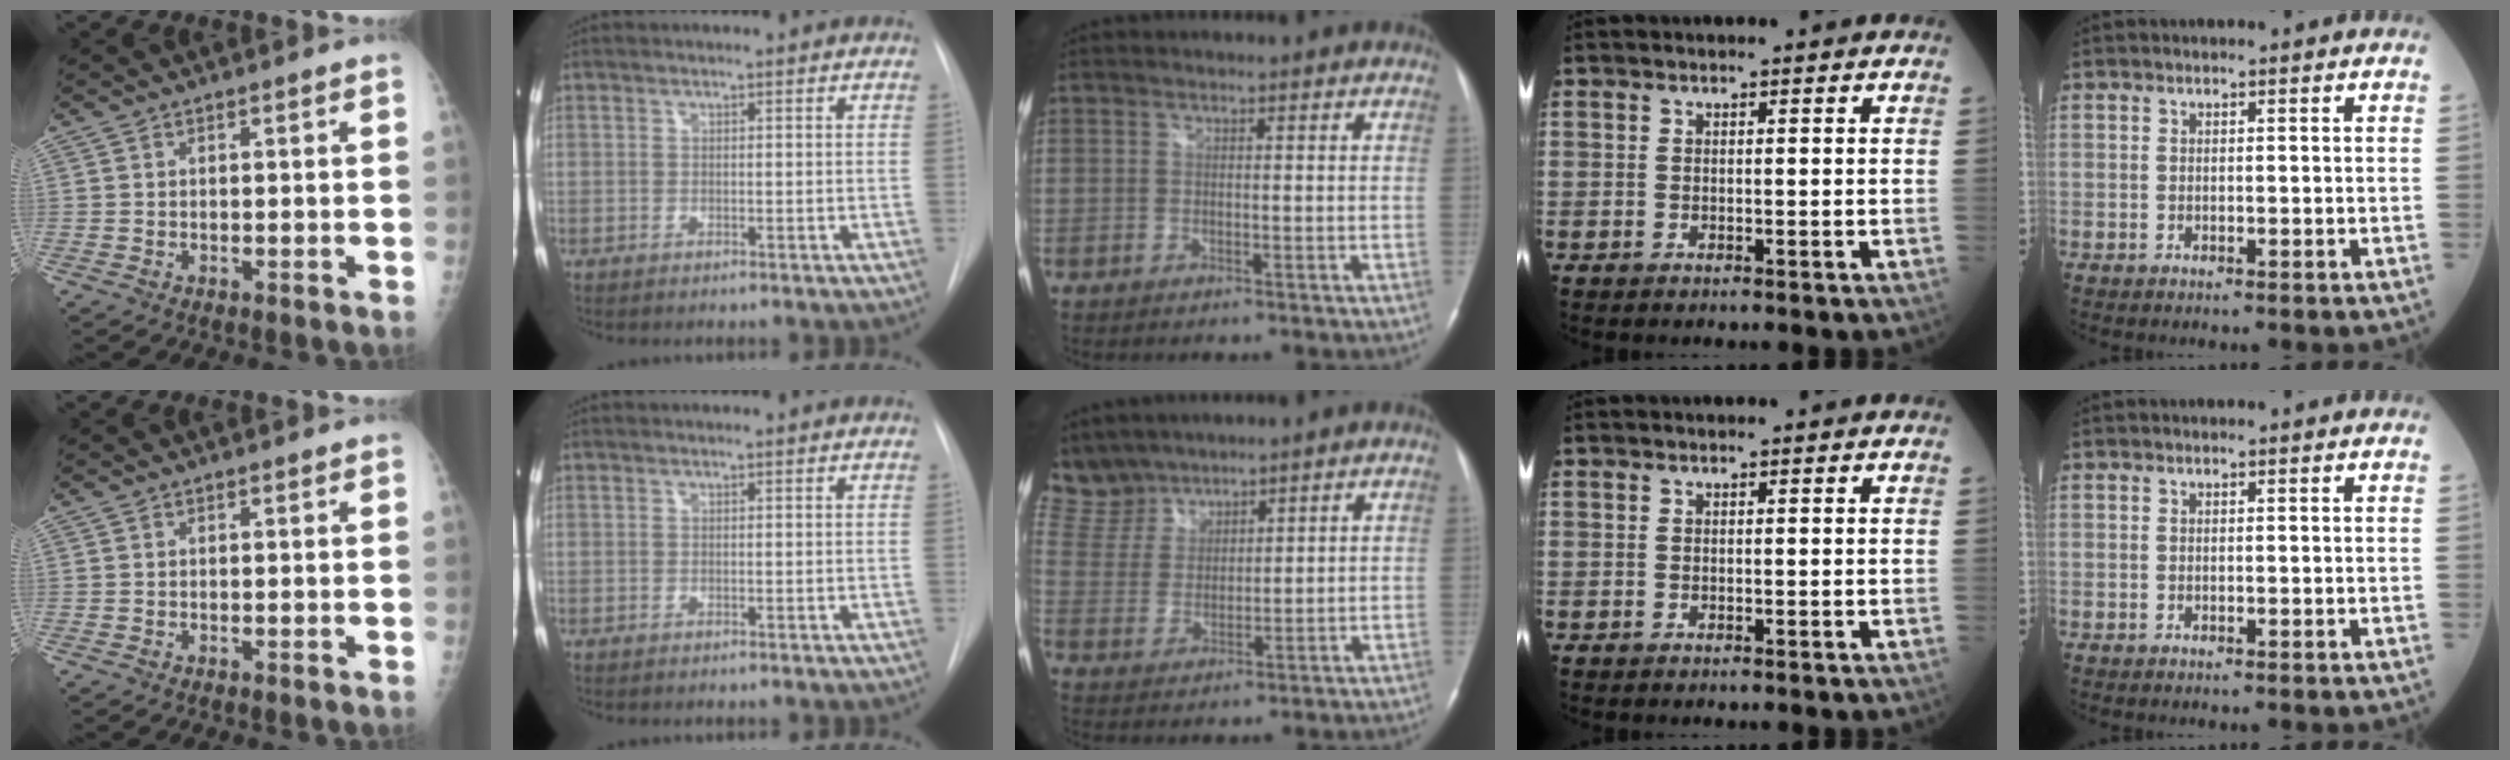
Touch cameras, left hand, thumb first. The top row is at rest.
{"middle": {"total": 8.0, "force": [7.4, 3.1, -0.1], "torque": [-0.007, 0.011, 0.166]}}